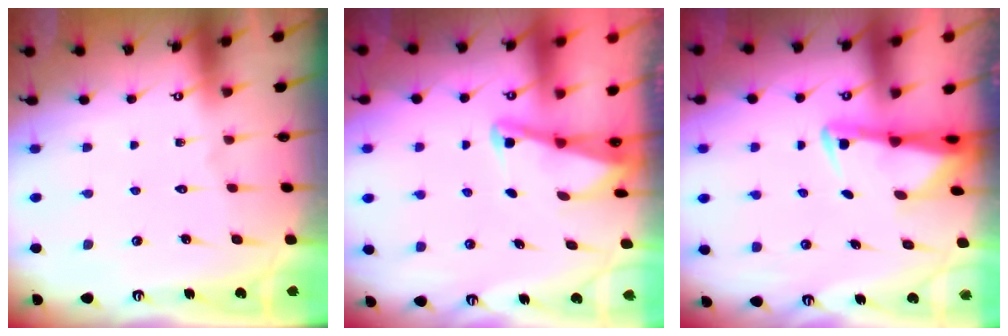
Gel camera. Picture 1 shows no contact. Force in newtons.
{"total": 2.0, "press": 2.0, "slide": 0.3}
{"total": 2.9, "press": 2.9, "slide": 0.6}